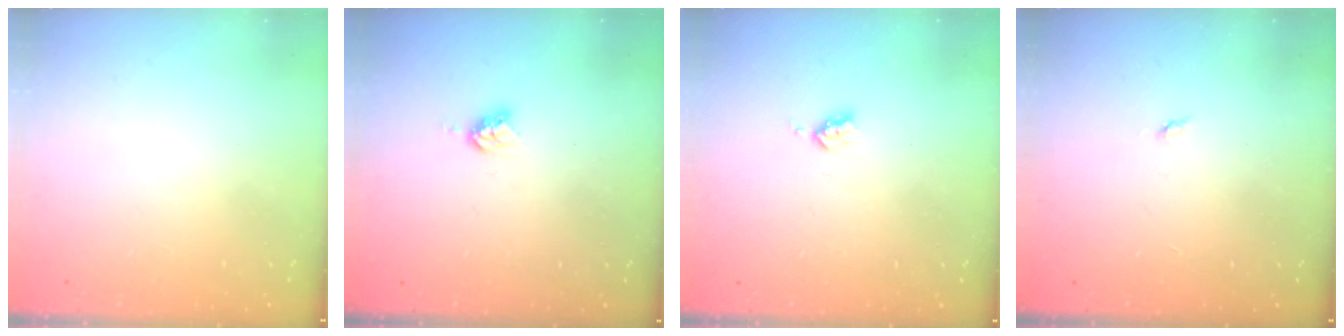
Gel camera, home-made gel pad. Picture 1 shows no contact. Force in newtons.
{"total": 4.4, "press": 4.3, "slide": 0.6}
{"total": 2.9, "press": 2.9, "slide": 0.5}
{"total": 2.8, "press": 2.8, "slide": 0.4}